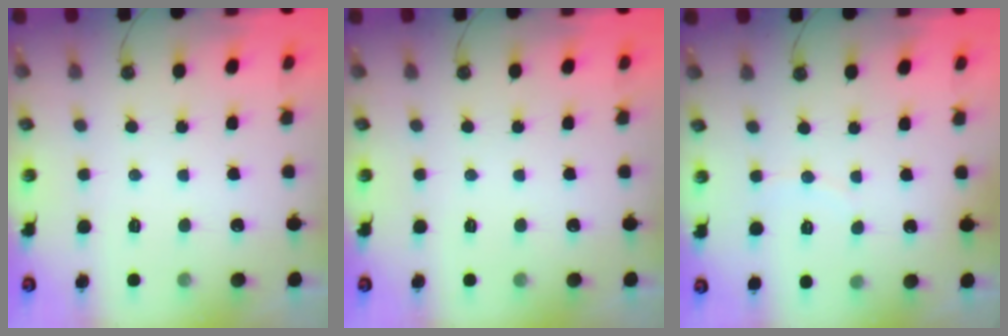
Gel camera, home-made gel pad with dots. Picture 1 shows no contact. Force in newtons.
{"total": 0.0}
{"total": 2.6, "press": 2.6, "slide": 0.3}